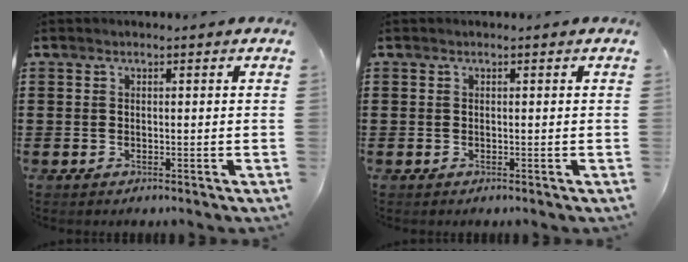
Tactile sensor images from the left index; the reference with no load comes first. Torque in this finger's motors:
{"motor_torque": [0.00, 0.00, 0.00, 0.00]}